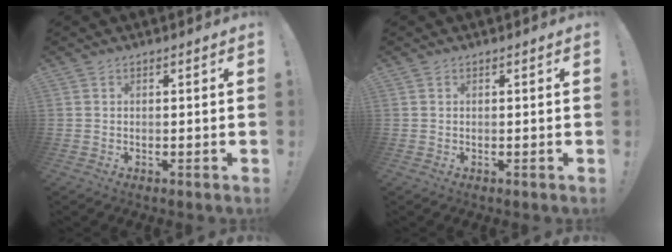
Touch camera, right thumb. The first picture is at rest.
{"total": 0.0}